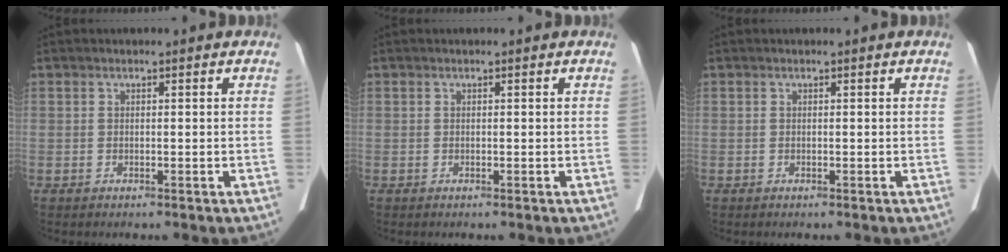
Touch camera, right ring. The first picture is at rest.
{"total": 0.0}
{"total": 0.0}